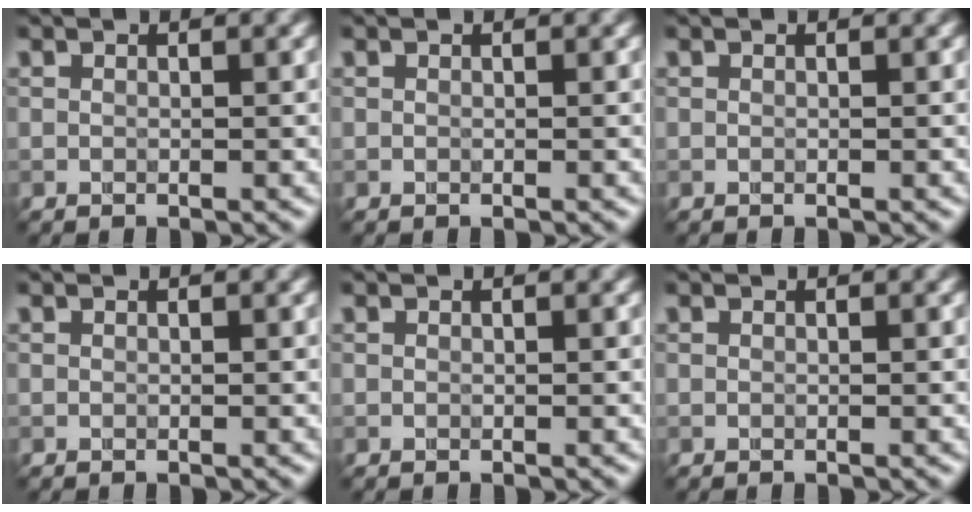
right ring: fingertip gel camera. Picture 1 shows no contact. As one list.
[{"total": 0.0}, {"total": 0.0}, {"total": 0.0}, {"total": 0.0}, {"total": 0.0}]